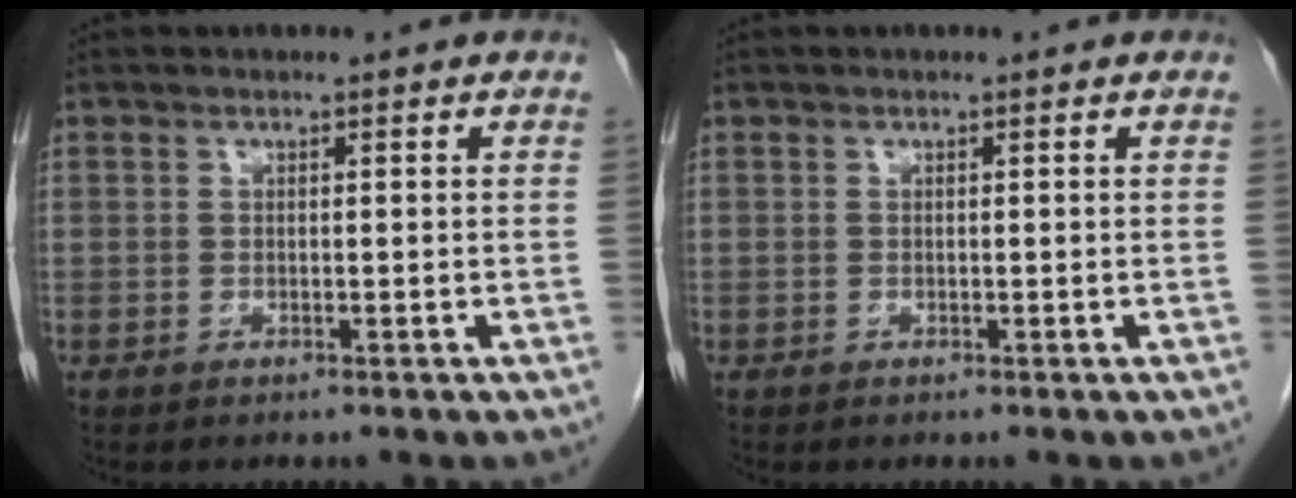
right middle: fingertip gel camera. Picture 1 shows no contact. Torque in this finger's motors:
{"motor_torque": [-0.01, 0.00, 0.00, 0.00]}